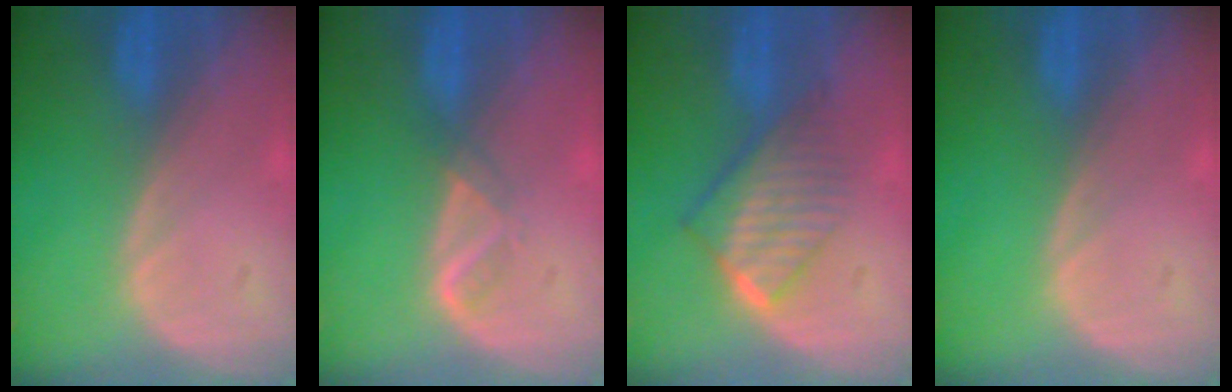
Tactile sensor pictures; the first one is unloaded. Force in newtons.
{"total": 1.9, "press": 1.8, "slide": 0.7}
{"total": 6.7, "press": 6.1, "slide": 2.9}
{"total": 0.0}